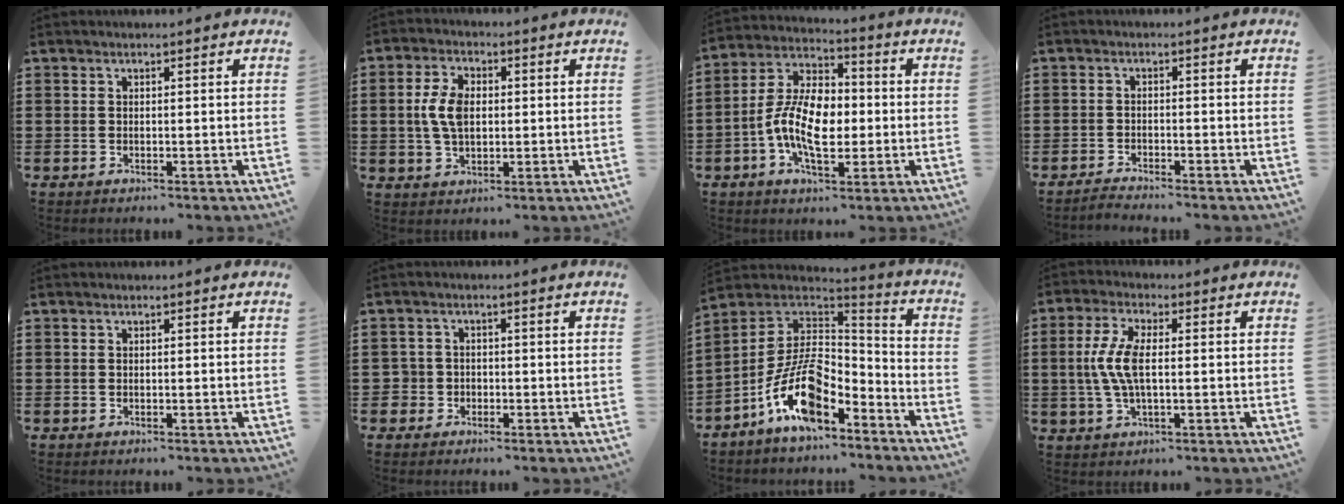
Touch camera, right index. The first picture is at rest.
{"total": 6.1, "force": [0.4, 3.6, 4.9], "torque": [-0.121, 0.006, -0.001]}
{"total": 10.8, "force": [-1.8, 5.9, 8.8], "torque": [-0.205, 0.002, -0.039]}
{"total": 1.7, "force": [-1.7, -0.1, 0.0], "torque": [-0.004, 0.003, -0.035]}
{"total": 0.0}
{"total": 2.2, "force": [-0.9, 2.0, 0.1], "torque": [-0.013, 0.004, -0.023]}
{"total": 13.5, "force": [-7.1, 6.1, 9.8], "torque": [-0.212, 0.015, -0.141]}
{"total": 6.9, "force": [-0.3, 2.4, 6.4], "torque": [-0.151, -0.007, -0.015]}